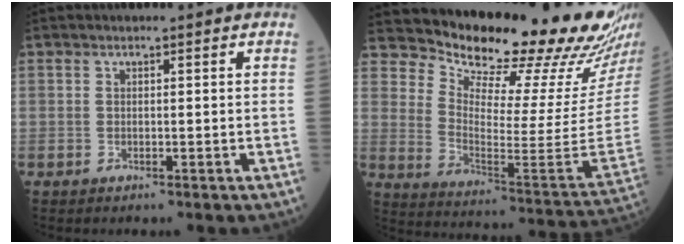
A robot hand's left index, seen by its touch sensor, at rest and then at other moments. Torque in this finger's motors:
{"motor_torque": [0.59, -0.67, 0.58, 0.07]}